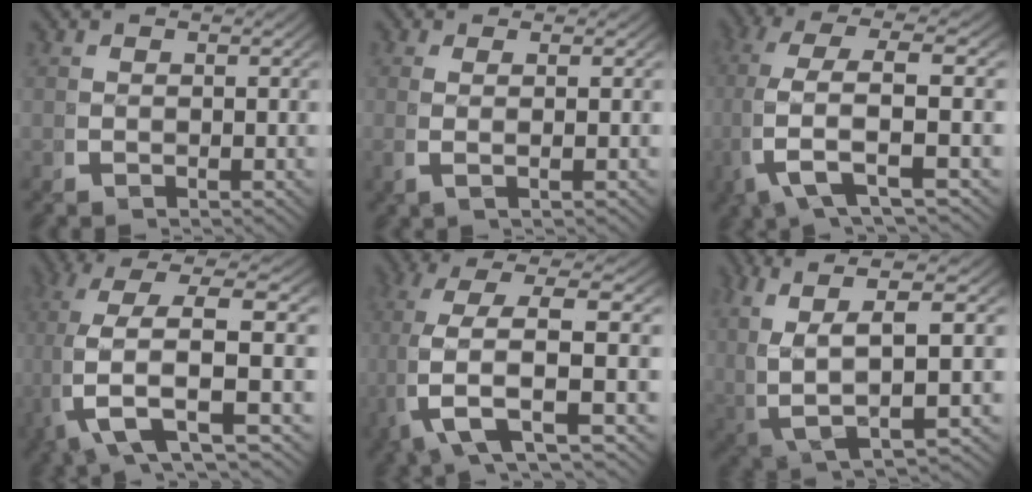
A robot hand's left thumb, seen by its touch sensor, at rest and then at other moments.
{"total": 1.7, "force": [0.2, -0.6, 1.5], "torque": [-0.037, 0.001, 0.003]}
{"total": 7.7, "force": [0.0, 2.3, 7.4], "torque": [-0.172, -0.005, -0.001]}
{"total": 9.5, "force": [0.5, 3.5, 8.9], "torque": [-0.203, -0.012, 0.011]}
{"total": 8.5, "force": [0.1, 2.8, 8.1], "torque": [-0.188, -0.009, 0.003]}
{"total": 9.4, "force": [0.6, 4.7, 8.1], "torque": [-0.162, -0.019, 0.016]}